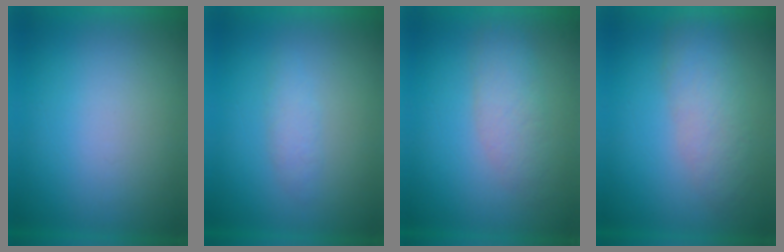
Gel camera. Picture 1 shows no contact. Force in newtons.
{"total": 1.9}
{"total": 2.9}
{"total": 2.9}